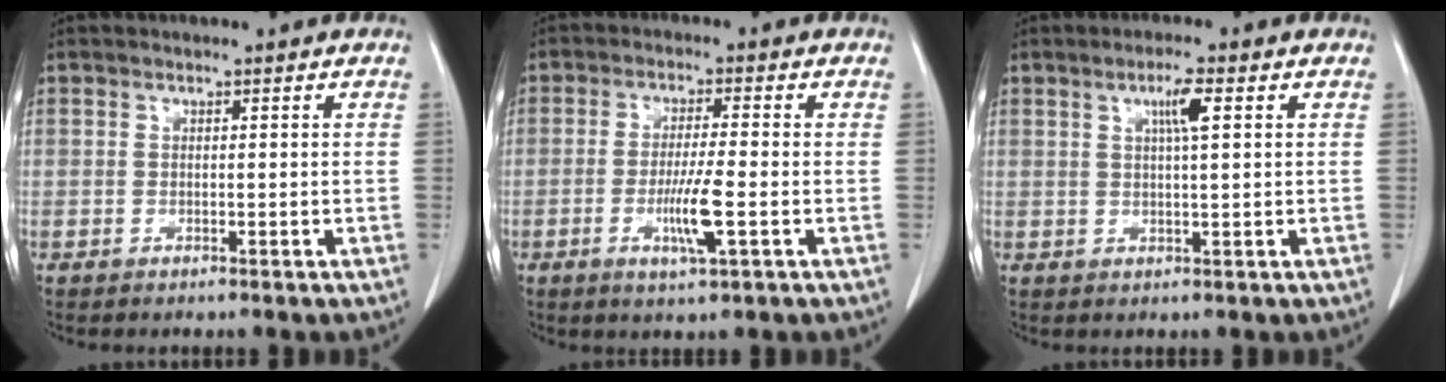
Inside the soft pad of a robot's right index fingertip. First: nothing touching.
{"total": 6.1, "force": [-1.8, 0.0, 5.9], "torque": [-0.110, -0.011, -0.030]}
{"total": 3.6, "force": [1.3, 0.1, 3.4], "torque": [-0.060, 0.001, 0.022]}